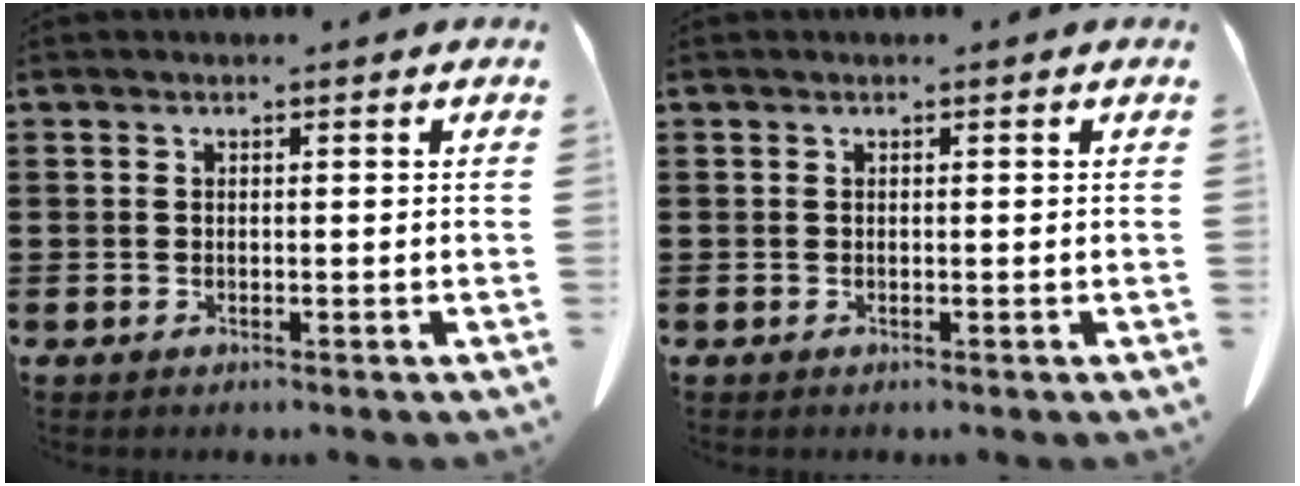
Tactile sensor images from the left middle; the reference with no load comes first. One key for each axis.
{"total": 0.0}